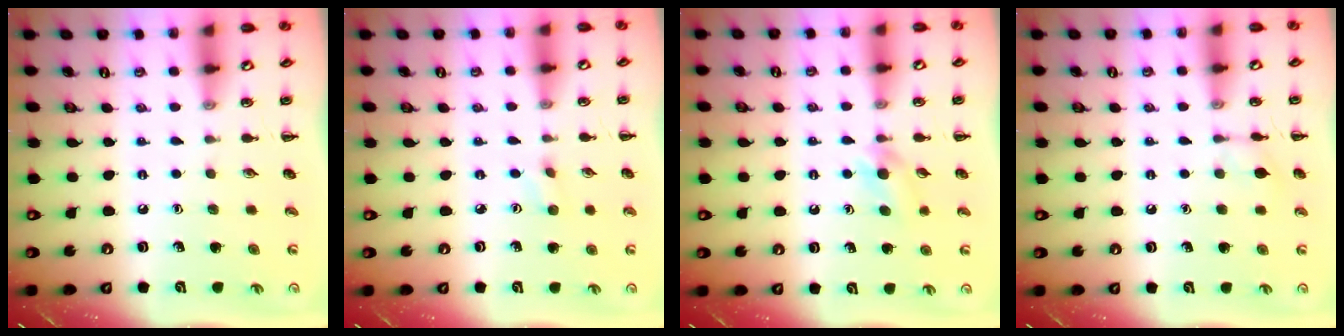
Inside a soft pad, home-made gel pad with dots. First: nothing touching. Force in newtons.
{"total": 2.3, "press": 2.2, "slide": 0.8}
{"total": 5.5, "press": 5.0, "slide": 2.2}
{"total": 6.0, "press": 5.9, "slide": 1.1}